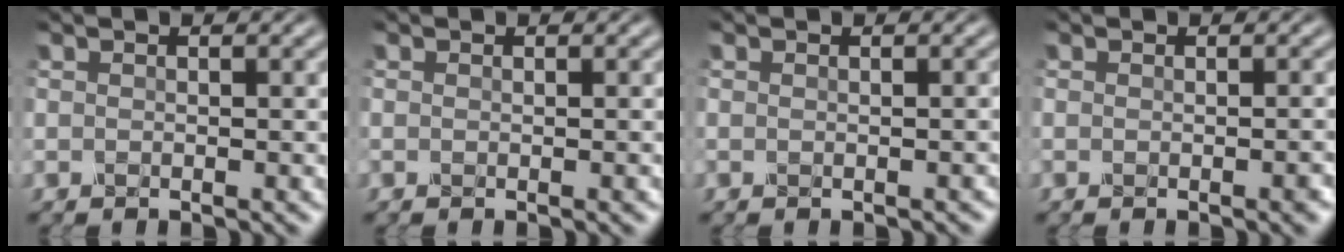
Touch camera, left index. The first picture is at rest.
{"total": 0.7, "force": [-0.2, 0.3, 0.6], "torque": [-0.006, -0.003, -0.001]}
{"total": 0.7, "force": [-0.5, 0.4, 0.4], "torque": [-0.006, -0.002, -0.002]}
{"total": 1.6, "force": [-0.6, 0.6, 1.4], "torque": [-0.007, 0.002, -0.006]}